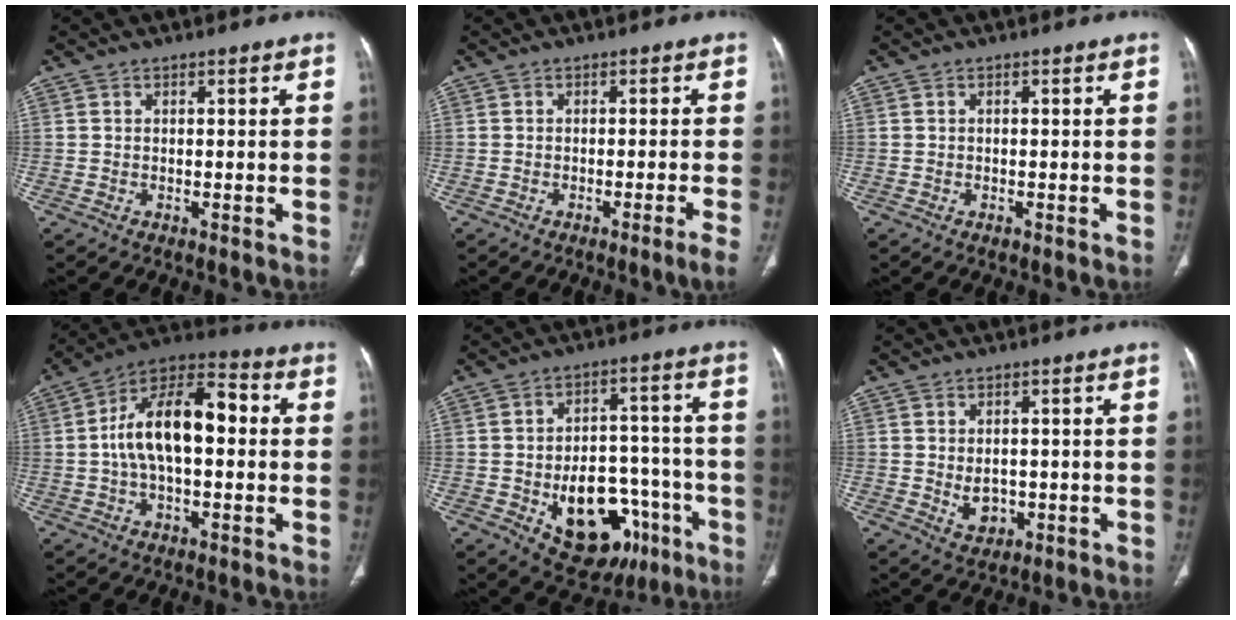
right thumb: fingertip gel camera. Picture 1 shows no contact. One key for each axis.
{"total": 2.9, "fx": -1.7, "fy": -0.9, "fz": 2.2, "tx": -0.040, "ty": 0.000, "tz": -0.026}
{"total": 0.0}
{"total": 16.4, "fx": 0.9, "fy": 8.4, "fz": 14.0, "tx": -0.238, "ty": 0.042, "tz": 0.004}
{"total": 18.9, "fx": -7.4, "fy": 11.9, "fz": 12.7, "tx": -0.142, "ty": 0.044, "tz": -0.089}
{"total": 4.4, "fx": -0.4, "fy": 3.2, "fz": 3.0, "tx": -0.033, "ty": -0.005, "tz": 0.008}